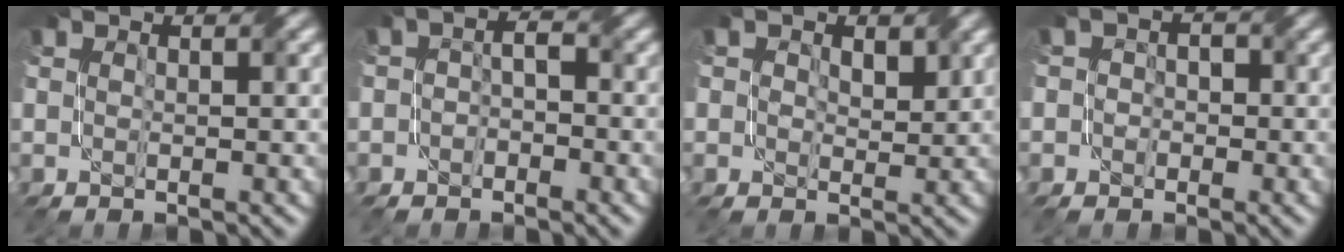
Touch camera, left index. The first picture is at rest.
{"total": 2.1, "force": [-1.4, 1.4, 0.9], "torque": [-0.006, 0.003, -0.033]}
{"total": 2.4, "force": [0.9, 1.9, 1.2], "torque": [-0.022, -0.002, 0.014]}
{"total": 2.5, "force": [-0.9, 2.2, 0.5], "torque": [0.008, 0.012, -0.034]}